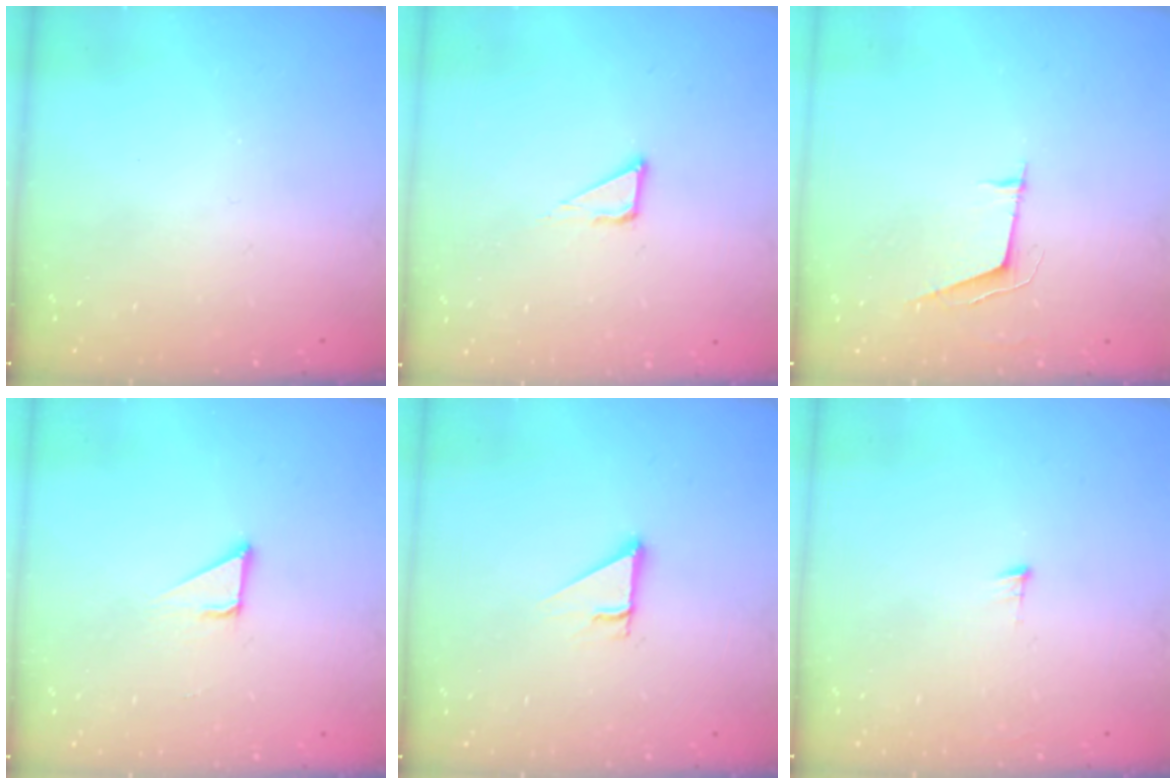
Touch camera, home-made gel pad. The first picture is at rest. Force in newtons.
{"total": 3.3, "press": 3.3, "slide": 0.2}
{"total": 5.4, "press": 4.9, "slide": 2.4}
{"total": 2.1, "press": 2.1, "slide": 0.1}
{"total": 2.5, "press": 2.5, "slide": 0.1}
{"total": 4.5, "press": 4.5, "slide": 0.3}